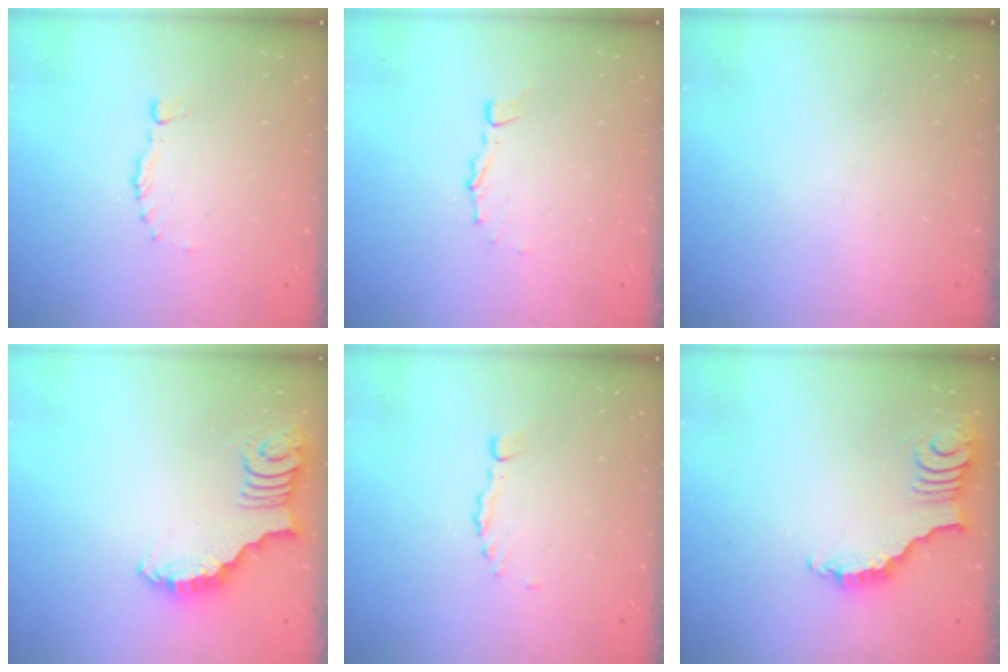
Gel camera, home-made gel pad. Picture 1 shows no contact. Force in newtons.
{"total": 4.5, "press": 4.5, "slide": 0.4}
{"total": 0.0}
{"total": 2.7, "press": 2.7, "slide": 0.5}
{"total": 0.0}
{"total": 3.1, "press": 3.1, "slide": 0.5}